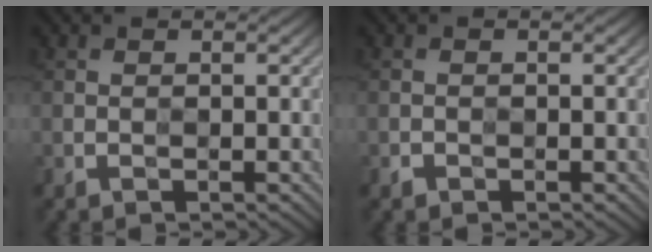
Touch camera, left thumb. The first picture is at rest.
{"total": 0.6, "force": [-0.5, 0.4, 0.1], "torque": [-0.002, 0.002, -0.010]}